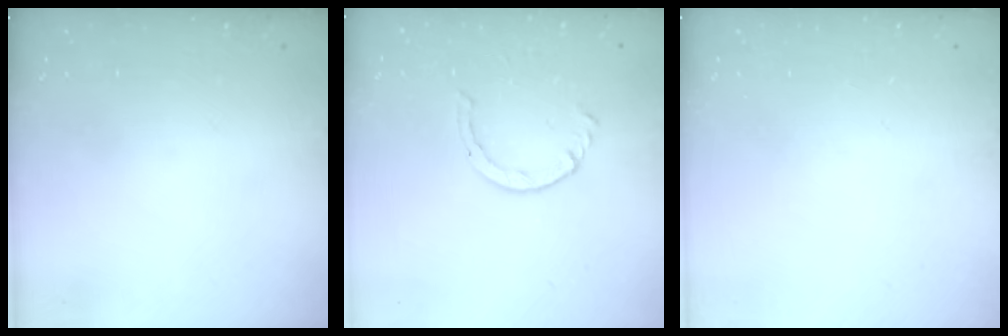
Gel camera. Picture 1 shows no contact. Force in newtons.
{"total": 3.0, "press": 2.9, "slide": 0.3}
{"total": 0.0}